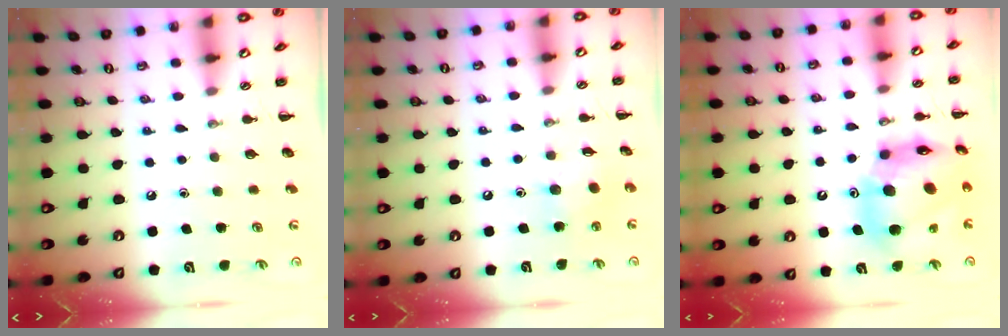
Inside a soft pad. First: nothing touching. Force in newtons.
{"total": 6.3, "press": 6.2, "slide": 0.7}
{"total": 17.1, "press": 16.3, "slide": 5.0}